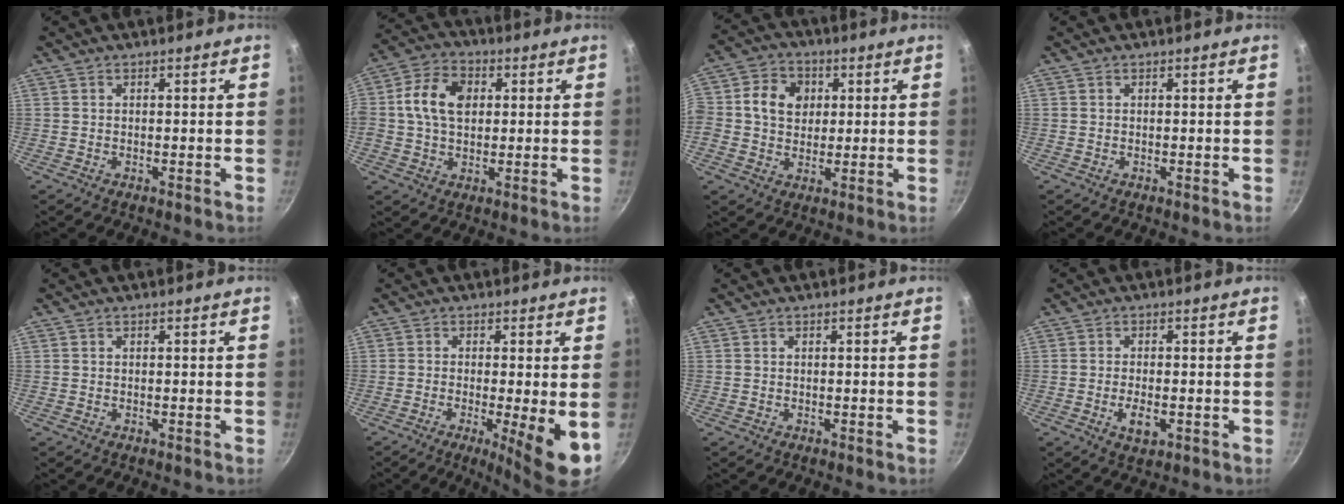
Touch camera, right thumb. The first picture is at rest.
{"total": 10.5, "force": [1.6, 7.4, 7.3], "torque": [-0.120, 0.012, 0.015]}
{"total": 9.3, "force": [1.7, 7.8, 4.7], "torque": [-0.058, 0.004, 0.011]}
{"total": 0.0}
{"total": 0.0}
{"total": 8.2, "force": [-1.8, 1.1, 8.0], "torque": [-0.118, -0.010, -0.024]}
{"total": 0.0}
{"total": 4.2, "force": [-1.2, 2.1, 3.5], "torque": [-0.063, 0.001, -0.019]}